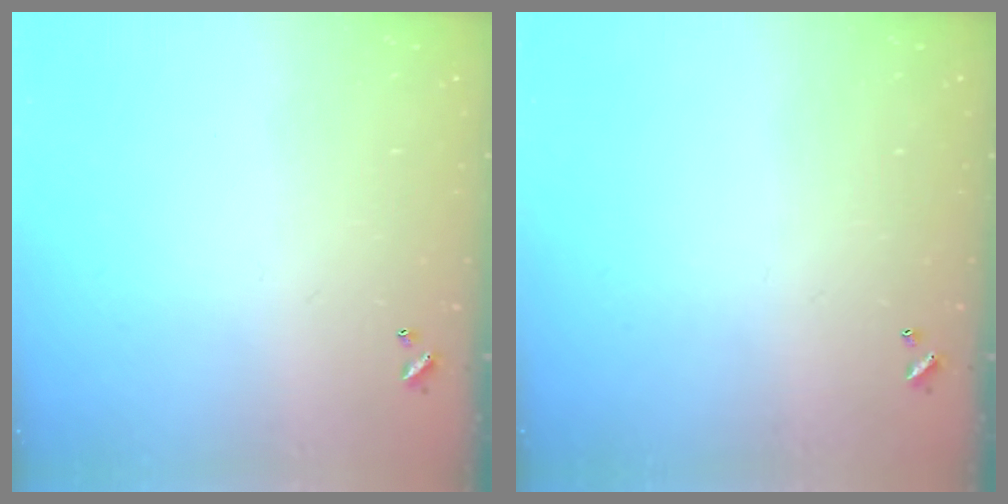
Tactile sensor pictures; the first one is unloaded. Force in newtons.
{"total": 0.0}